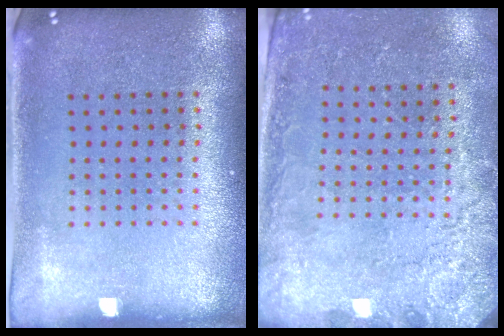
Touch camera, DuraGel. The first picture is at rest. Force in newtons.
{"total": 2.6, "press": 2.4, "slide": 1.1}